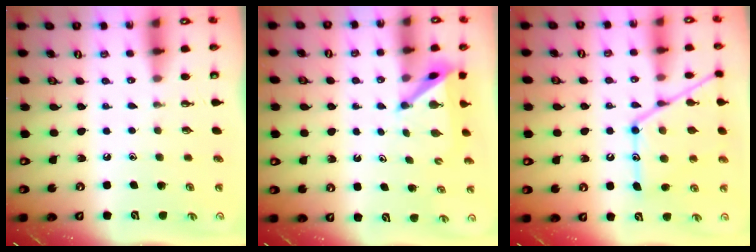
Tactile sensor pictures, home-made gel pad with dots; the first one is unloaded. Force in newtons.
{"total": 4.9, "press": 4.9, "slide": 0.6}
{"total": 16.5, "press": 16.5, "slide": 1.2}